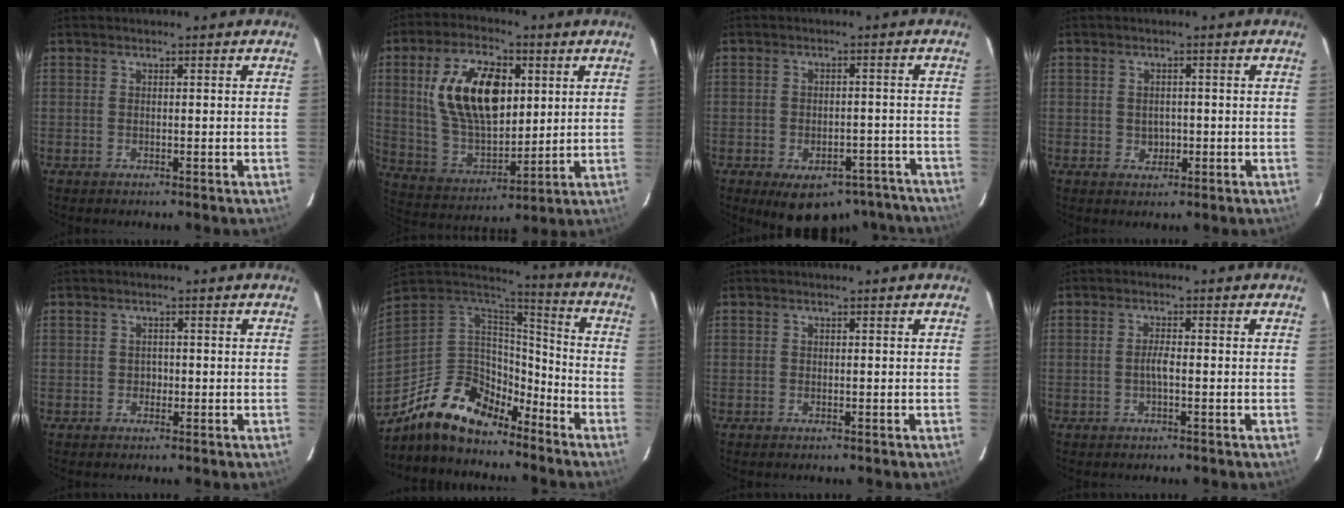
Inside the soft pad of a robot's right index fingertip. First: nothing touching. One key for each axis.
{"total": 18.4, "fx": 4.8, "fy": 9.9, "fz": 14.7, "tx": -0.279, "ty": 0.015, "tz": 0.102}
{"total": 15.9, "fx": -12.0, "fy": 8.2, "fz": 6.4, "tx": -0.107, "ty": 0.017, "tz": -0.126}
{"total": 2.5, "fx": -0.3, "fy": 2.2, "fz": 1.0, "tx": -0.016, "ty": 0.004, "tz": 0.000}
{"total": 1.2, "fx": -0.5, "fy": 1.0, "fz": 0.1, "tx": 0.002, "ty": 0.003, "tz": -0.004}
{"total": 17.2, "fx": -12.1, "fy": 8.5, "fz": 8.7, "tx": -0.192, "ty": -0.003, "tz": -0.212}
{"total": 0.0}
{"total": 1.8, "fx": -0.6, "fy": 0.2, "fz": 1.7, "tx": -0.033, "ty": 0.003, "tz": -0.013}